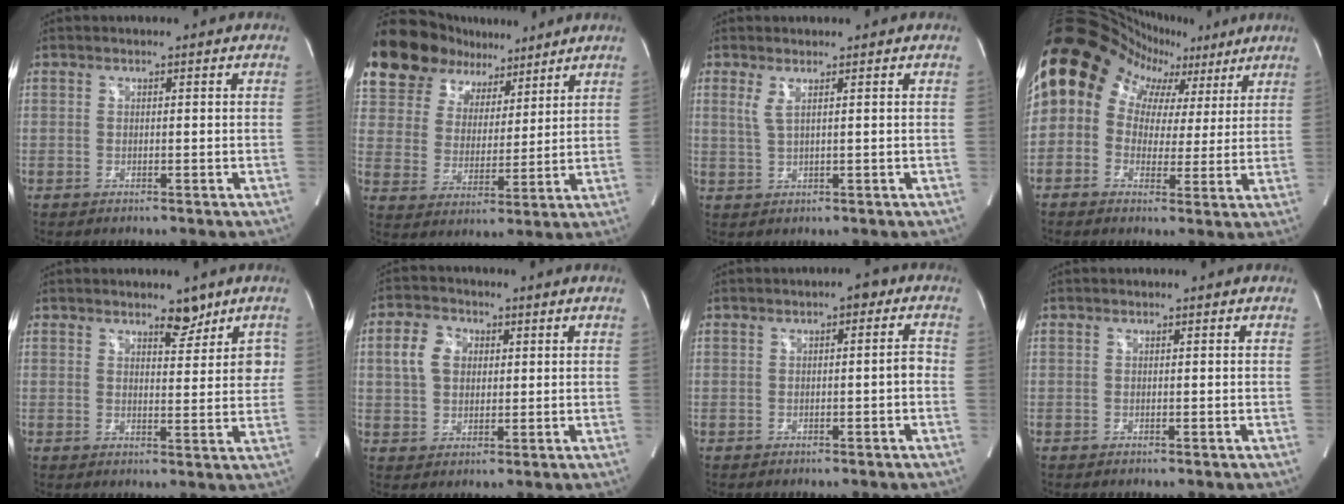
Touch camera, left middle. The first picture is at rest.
{"total": 15.9, "force": [12.5, 8.2, 5.4], "torque": [-0.100, 0.040, 0.219]}
{"total": 1.9, "force": [0.9, 0.0, 1.6], "torque": [-0.045, 0.000, 0.024]}
{"total": 16.4, "force": [6.8, 13.1, 7.1], "torque": [-0.120, 0.083, 0.099]}
{"total": 4.2, "force": [3.0, 1.7, 2.4], "torque": [-0.019, -0.006, 0.042]}
{"total": 5.9, "force": [1.4, 4.5, 3.5], "torque": [-0.081, 0.020, 0.031]}
{"total": 2.8, "force": [-0.1, 0.9, 2.7], "torque": [-0.031, 0.010, -0.006]}
{"total": 0.0}